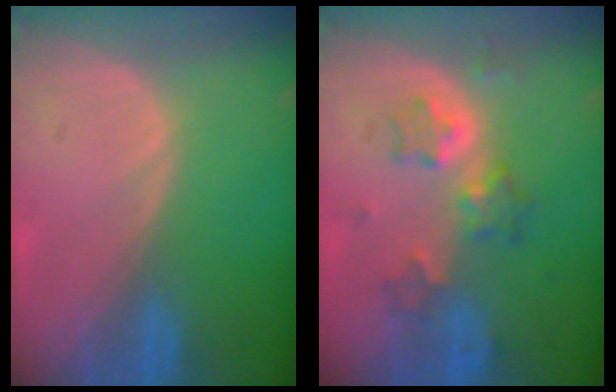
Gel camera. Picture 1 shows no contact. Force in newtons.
{"total": 5.4, "press": 5.4, "slide": 0.5}